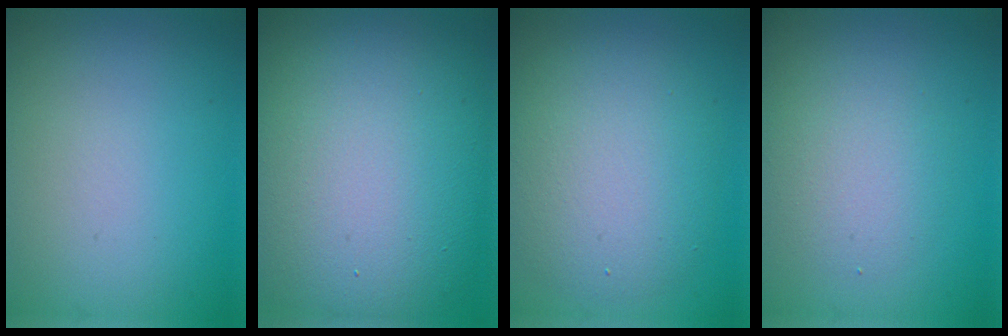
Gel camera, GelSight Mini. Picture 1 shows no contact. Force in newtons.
{"total": 15.4, "press": 15.4, "slide": 0.9}
{"total": 6.3, "press": 6.3, "slide": 0.4}
{"total": 2.9, "press": 2.9, "slide": 0.3}